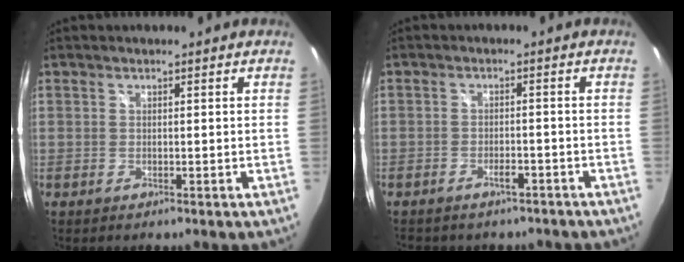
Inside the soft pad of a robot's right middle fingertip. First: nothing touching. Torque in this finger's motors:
{"motor_torque": [1.11, -1.03, 0.09, 0.08]}